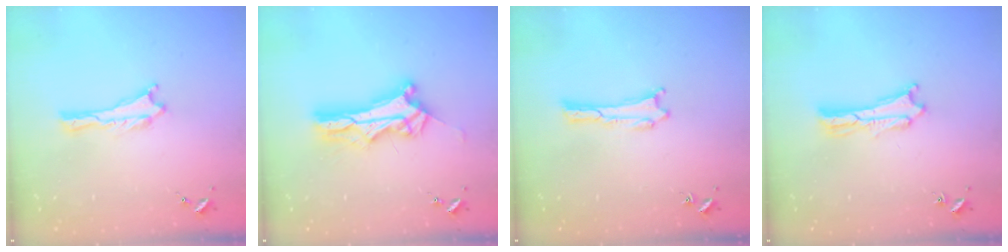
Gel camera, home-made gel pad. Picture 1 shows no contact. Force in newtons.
{"total": 9.2, "press": 9.2, "slide": 0.7}
{"total": 0.0}
{"total": 1.8, "press": 1.8, "slide": 0.3}